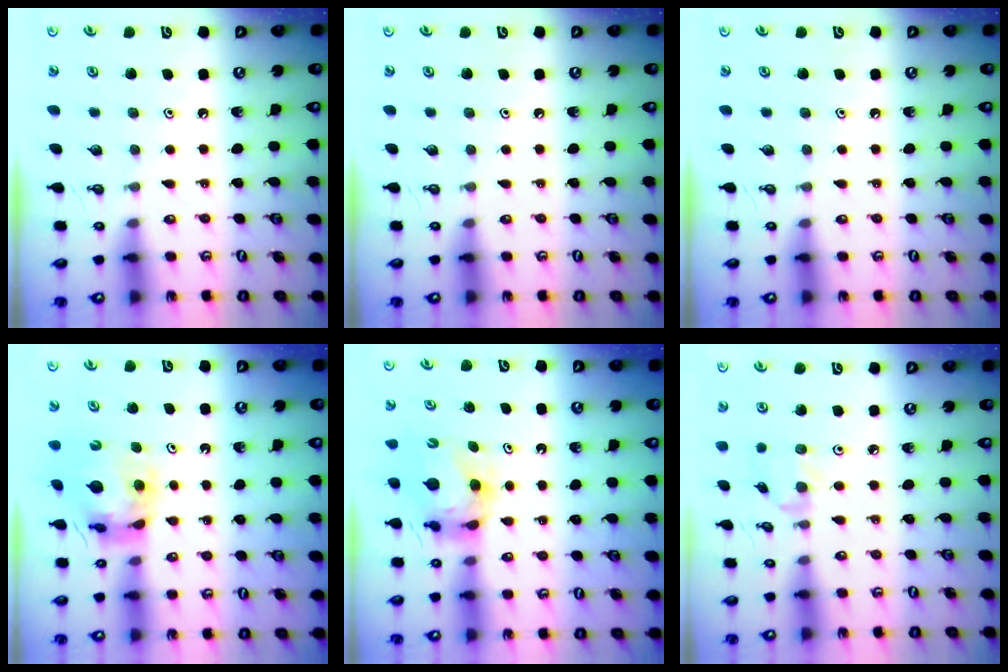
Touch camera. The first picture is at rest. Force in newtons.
{"total": 0.0}
{"total": 0.0}
{"total": 9.7, "press": 9.6, "slide": 1.2}
{"total": 6.7, "press": 6.7, "slide": 0.4}
{"total": 2.6, "press": 2.6, "slide": 0.4}